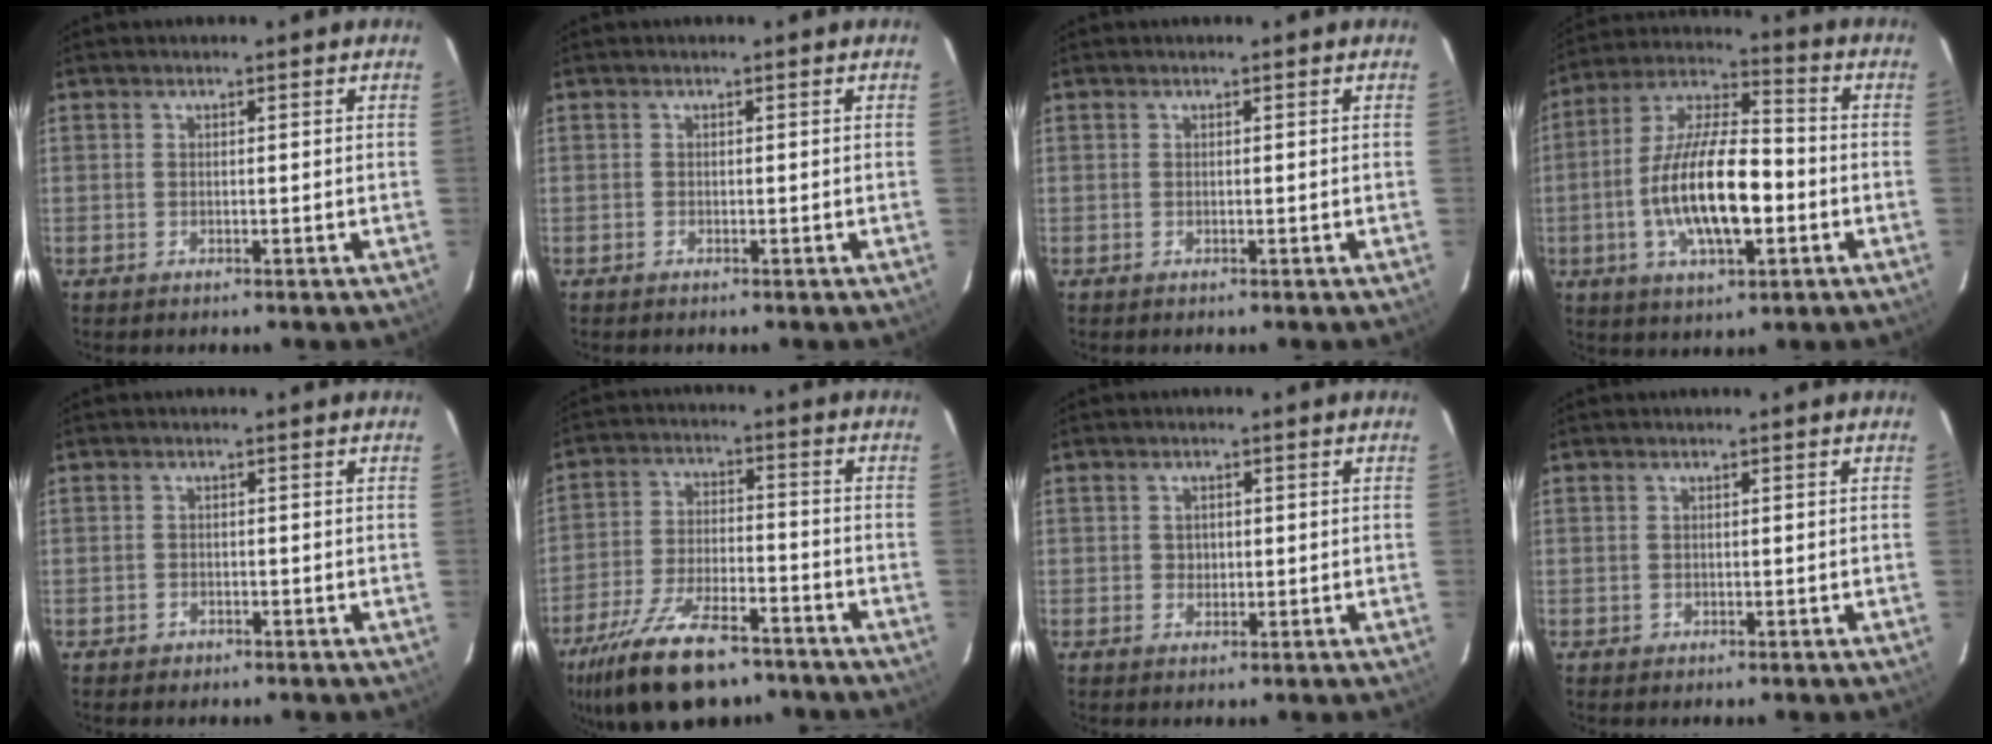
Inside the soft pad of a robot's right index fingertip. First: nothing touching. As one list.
[{"total": 0.0}, {"total": 0.0}, {"total": 16.9, "force": [-3.7, 6.0, 15.3], "torque": [-0.297, 0.001, -0.069]}, {"total": 1.4, "force": [-0.9, 1.1, 0.1], "torque": [-0.005, 0.004, -0.012]}, {"total": 19.0, "force": [-13.9, 7.5, 10.7], "torque": [-0.227, -0.028, -0.230]}, {"total": 1.7, "force": [0.1, 1.7, 0.5], "torque": [-0.006, 0.005, 0.001]}, {"total": 0.6, "force": [-0.1, 0.6, 0.0], "torque": [0.001, 0.002, 0.001]}]